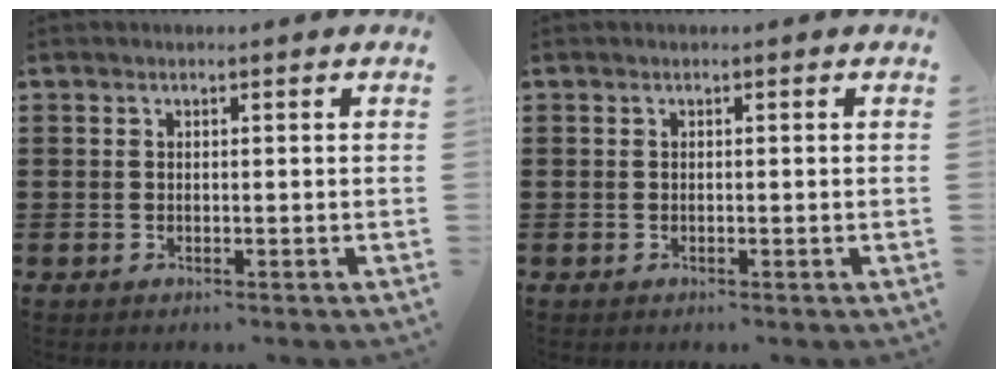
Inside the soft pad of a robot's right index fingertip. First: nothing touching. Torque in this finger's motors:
{"motor_torque": [0.00, 0.00, 0.00, 0.00]}